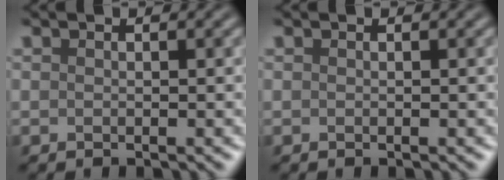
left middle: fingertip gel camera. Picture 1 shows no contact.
{"total": 0.0}